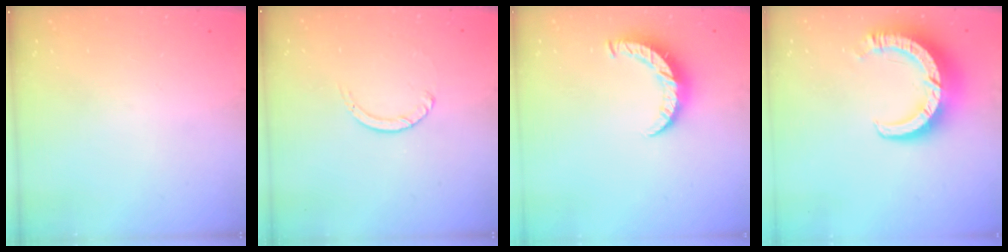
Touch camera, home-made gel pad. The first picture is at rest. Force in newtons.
{"total": 1.1, "press": 1.1, "slide": 0.1}
{"total": 7.5, "press": 7.4, "slide": 0.4}
{"total": 11.4, "press": 11.3, "slide": 1.1}